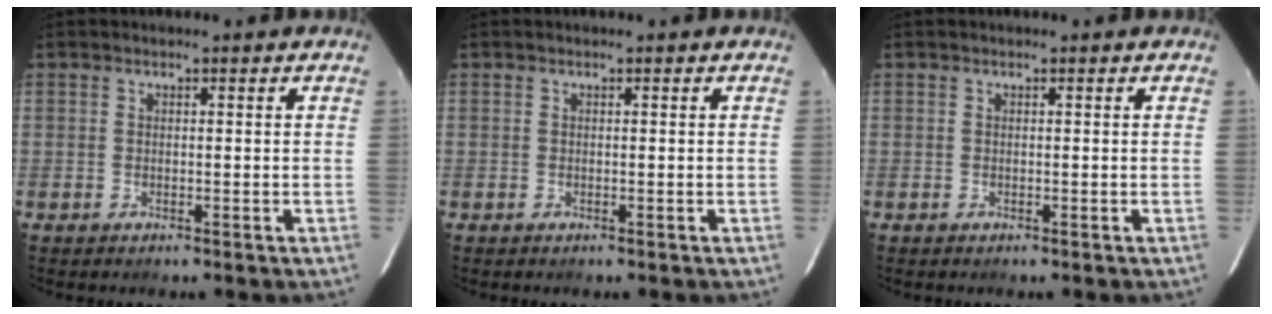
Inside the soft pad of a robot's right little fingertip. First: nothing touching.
{"total": 0.0}
{"total": 0.0}